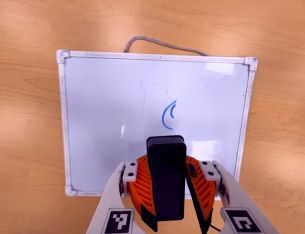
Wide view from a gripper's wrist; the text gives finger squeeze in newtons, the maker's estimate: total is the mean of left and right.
{"total": 9.7, "left": 9.9, "right": 9.5}